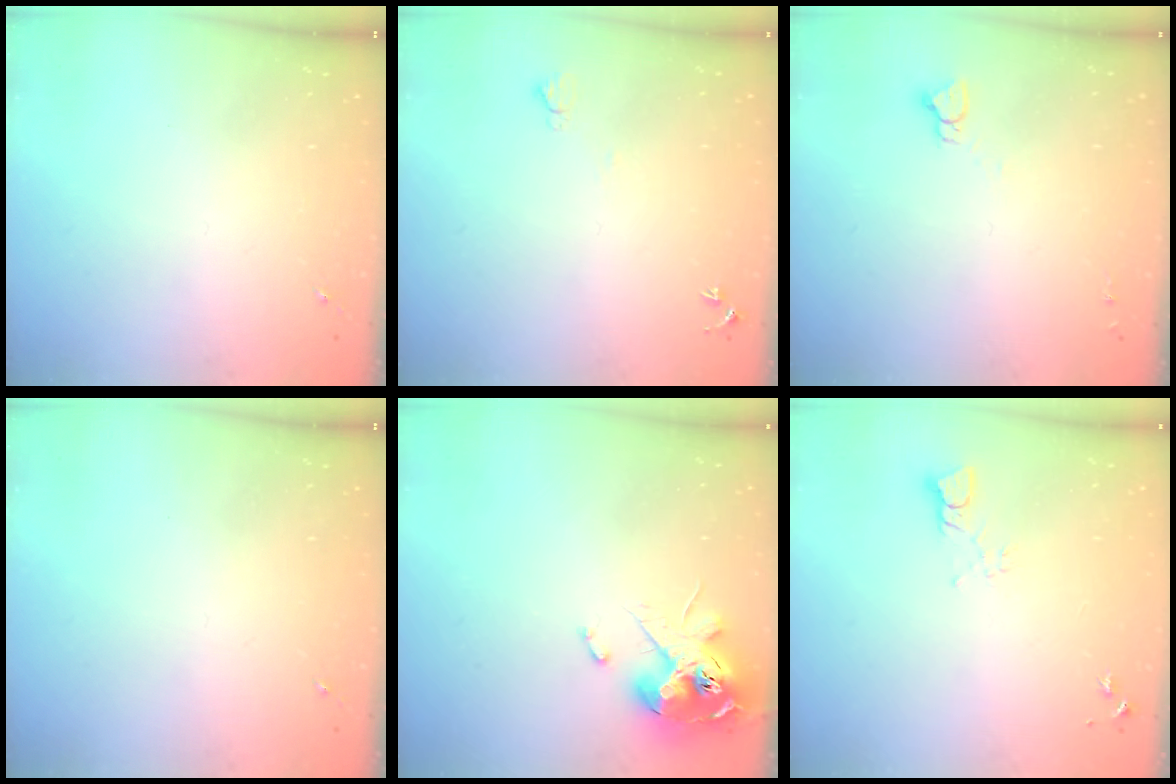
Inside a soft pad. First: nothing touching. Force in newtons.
{"total": 4.8, "press": 4.8, "slide": 0.6}
{"total": 2.9, "press": 2.9, "slide": 0.2}
{"total": 0.0}
{"total": 13.4, "press": 13.3, "slide": 1.4}
{"total": 3.2, "press": 3.1, "slide": 0.4}